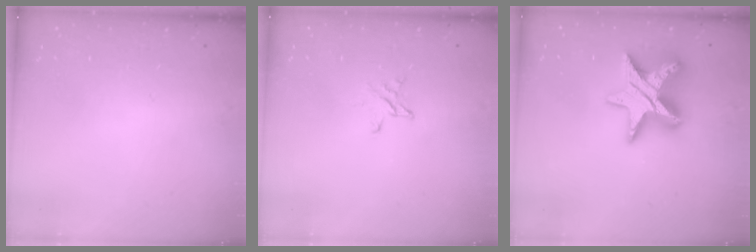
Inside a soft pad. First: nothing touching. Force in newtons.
{"total": 3.0, "press": 3.0, "slide": 0.3}
{"total": 15.7, "press": 15.7, "slide": 1.3}